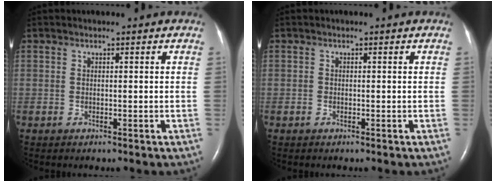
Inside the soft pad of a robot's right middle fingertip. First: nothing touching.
{"total": 0.0}